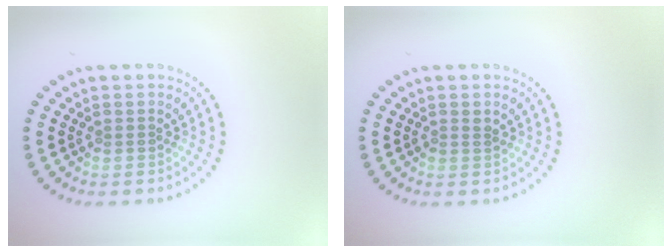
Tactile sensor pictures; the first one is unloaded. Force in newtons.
{"total": 0.7, "press": 0.7, "slide": 0.1}